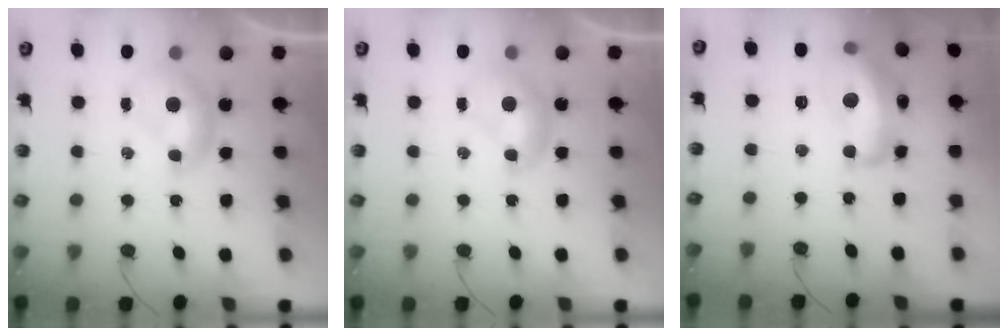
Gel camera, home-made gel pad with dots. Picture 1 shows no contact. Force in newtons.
{"total": 0.0}
{"total": 12.5, "press": 12.4, "slide": 1.0}